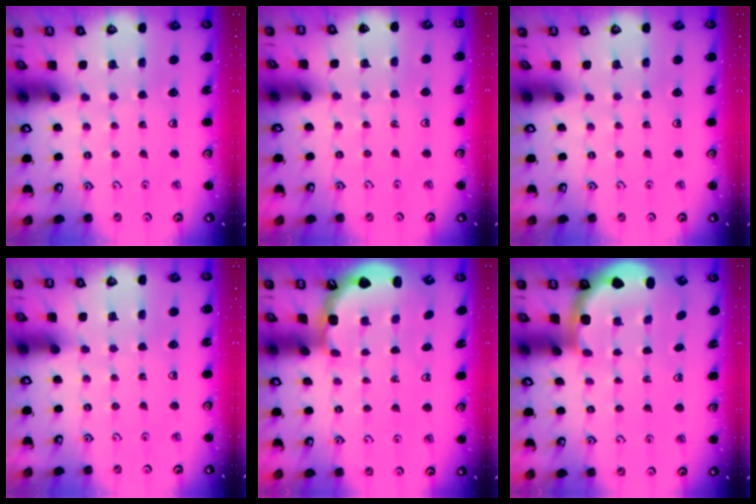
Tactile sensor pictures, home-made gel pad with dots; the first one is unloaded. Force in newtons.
{"total": 3.9, "press": 3.8, "slide": 0.6}
{"total": 0.0}
{"total": 0.0}
{"total": 2.5, "press": 2.1, "slide": 1.3}
{"total": 2.3, "press": 2.0, "slide": 1.1}